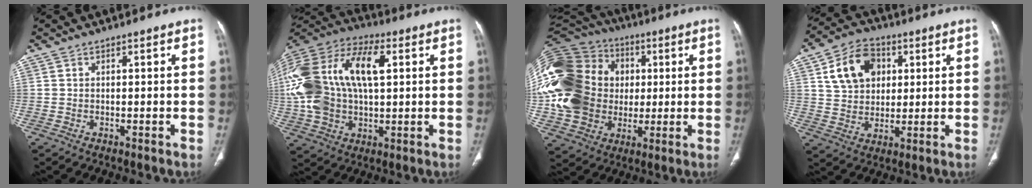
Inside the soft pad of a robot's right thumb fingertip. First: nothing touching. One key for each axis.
{"total": 28.5, "fx": 5.9, "fy": 16.3, "fz": 22.6, "tx": -0.500, "ty": 0.043, "tz": 0.106}
{"total": 30.9, "fx": 2.3, "fy": 24.5, "fz": 18.7, "tx": -0.422, "ty": 0.048, "tz": 0.053}
{"total": 12.2, "fx": 4.0, "fy": 9.1, "fz": 7.1, "tx": -0.096, "ty": 0.002, "tz": 0.070}